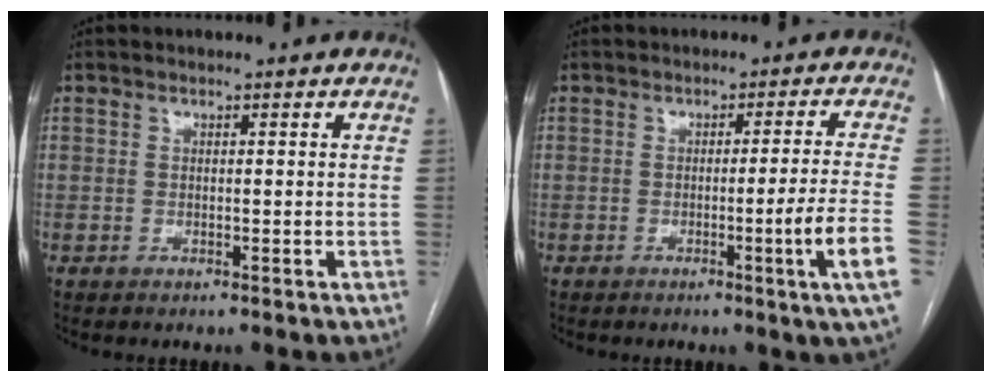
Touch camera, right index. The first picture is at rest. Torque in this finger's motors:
{"motor_torque": [0.54, 0.00, 0.24, 0.08]}